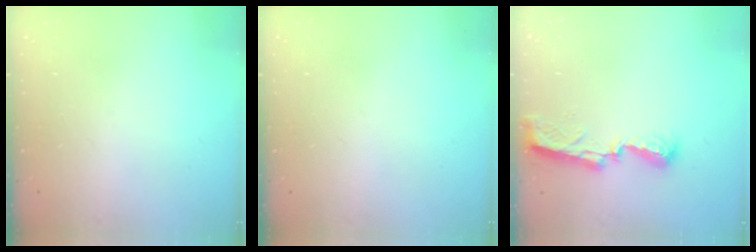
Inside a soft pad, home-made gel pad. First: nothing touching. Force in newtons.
{"total": 0.0}
{"total": 8.6, "press": 8.6, "slide": 0.4}